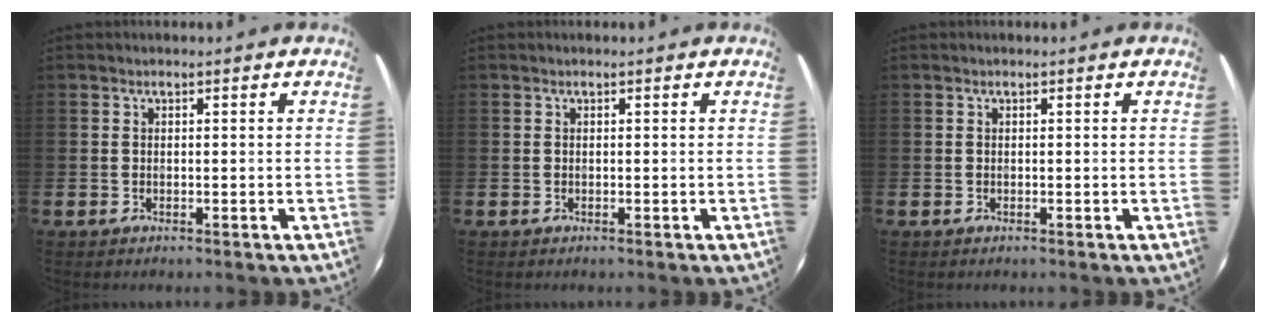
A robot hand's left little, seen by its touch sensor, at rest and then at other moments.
{"total": 0.0}
{"total": 0.0}